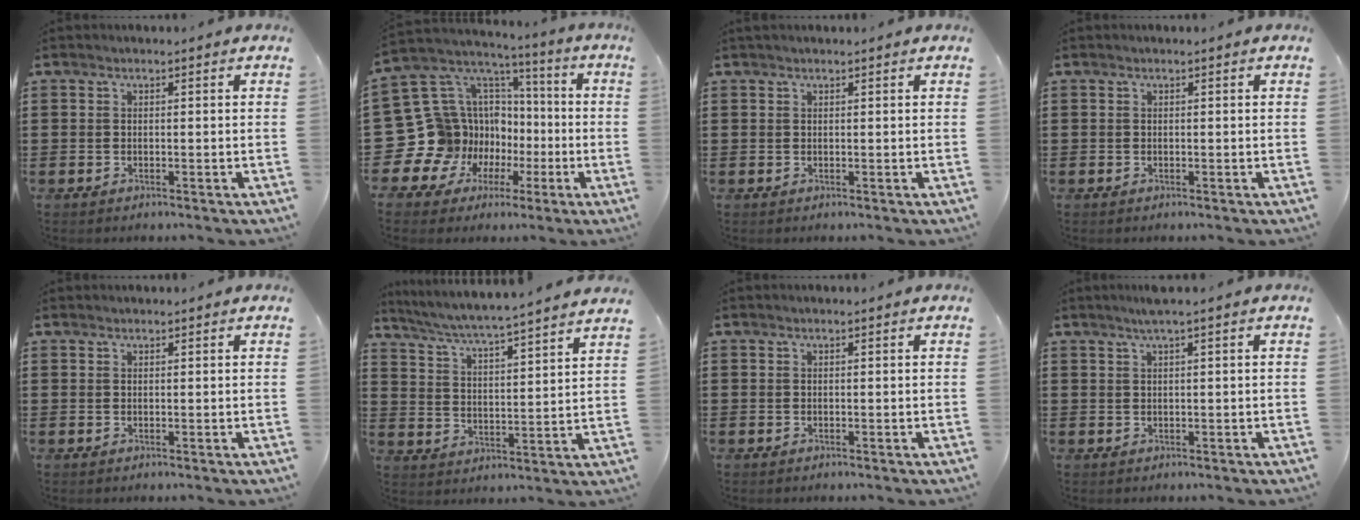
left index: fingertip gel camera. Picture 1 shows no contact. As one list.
[{"total": 16.7, "force": [-3.6, 15.5, 4.9], "torque": [-0.179, -0.030, -0.017]}, {"total": 0.5, "force": [0.5, 0.0, 0.3], "torque": [-0.006, 0.001, 0.009]}, {"total": 0.0}, {"total": 0.6, "force": [0.6, 0.1, 0.0], "torque": [-0.002, 0.000, 0.012]}, {"total": 4.4, "force": [4.1, -1.0, 1.2], "torque": [-0.043, -0.037, 0.062]}, {"total": 0.0}, {"total": 1.8, "force": [1.2, -0.3, 1.3], "torque": [-0.024, 0.000, 0.021]}]